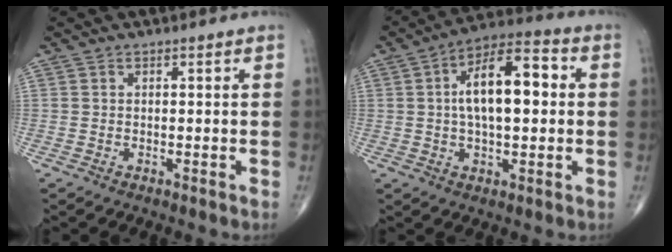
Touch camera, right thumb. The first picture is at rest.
{"total": 14.2, "force": [1.6, 6.5, 12.6], "torque": [-0.197, 0.025, 0.017]}